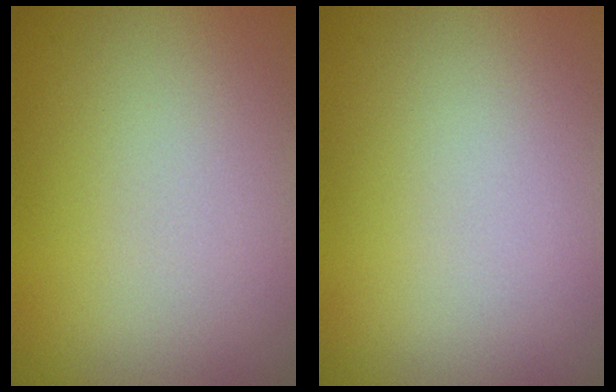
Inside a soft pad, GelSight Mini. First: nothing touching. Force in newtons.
{"total": 0.0}